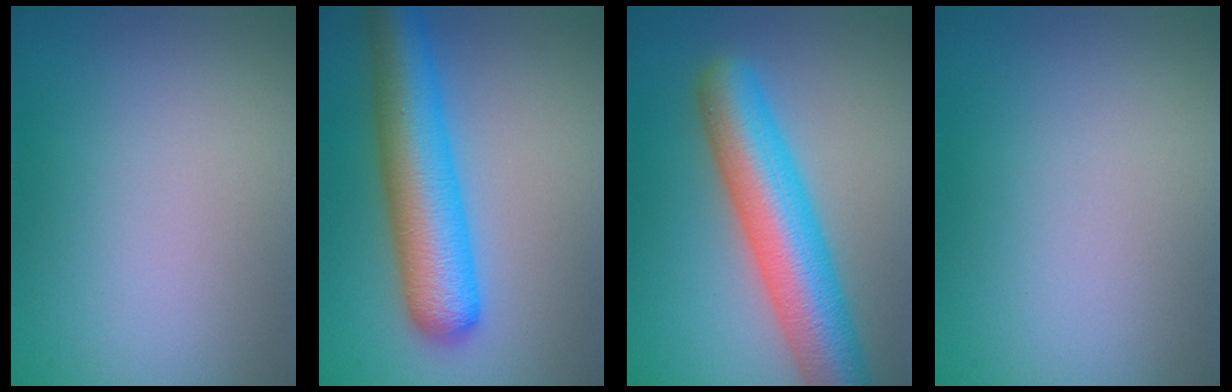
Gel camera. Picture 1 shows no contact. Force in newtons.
{"total": 8.4, "press": 8.4, "slide": 0.3}
{"total": 9.0, "press": 9.0, "slide": 0.4}
{"total": 0.0}